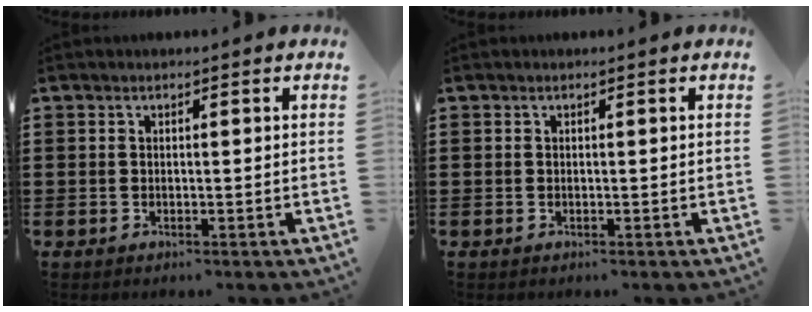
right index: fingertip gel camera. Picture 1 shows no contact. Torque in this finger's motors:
{"motor_torque": [0.00, 0.00, 0.00, 0.00]}